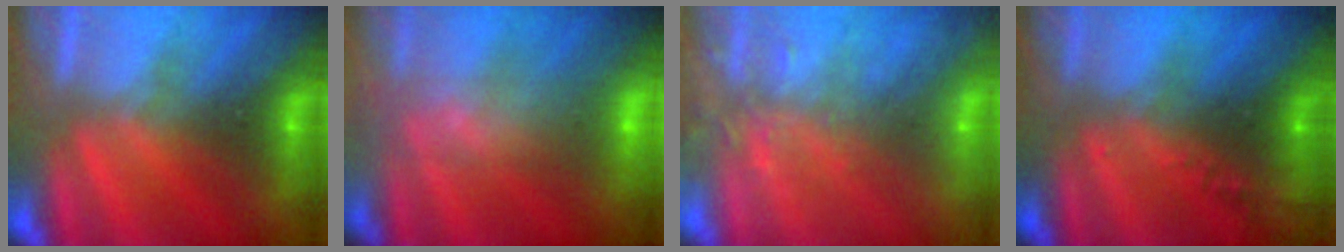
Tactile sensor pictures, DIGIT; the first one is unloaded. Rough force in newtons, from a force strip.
{"total": 7.2}
{"total": 8.5}
{"total": 7.3}